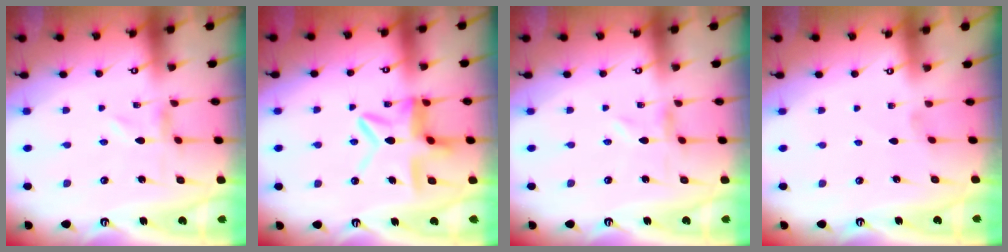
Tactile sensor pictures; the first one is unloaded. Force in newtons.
{"total": 11.6, "press": 11.6, "slide": 1.1}
{"total": 0.0}
{"total": 0.0}